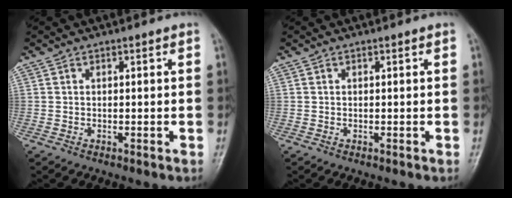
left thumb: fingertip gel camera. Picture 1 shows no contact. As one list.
[{"total": 0.0}]